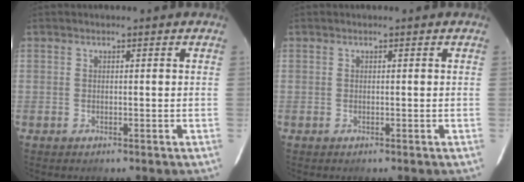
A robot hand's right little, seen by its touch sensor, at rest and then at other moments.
{"total": 0.0}